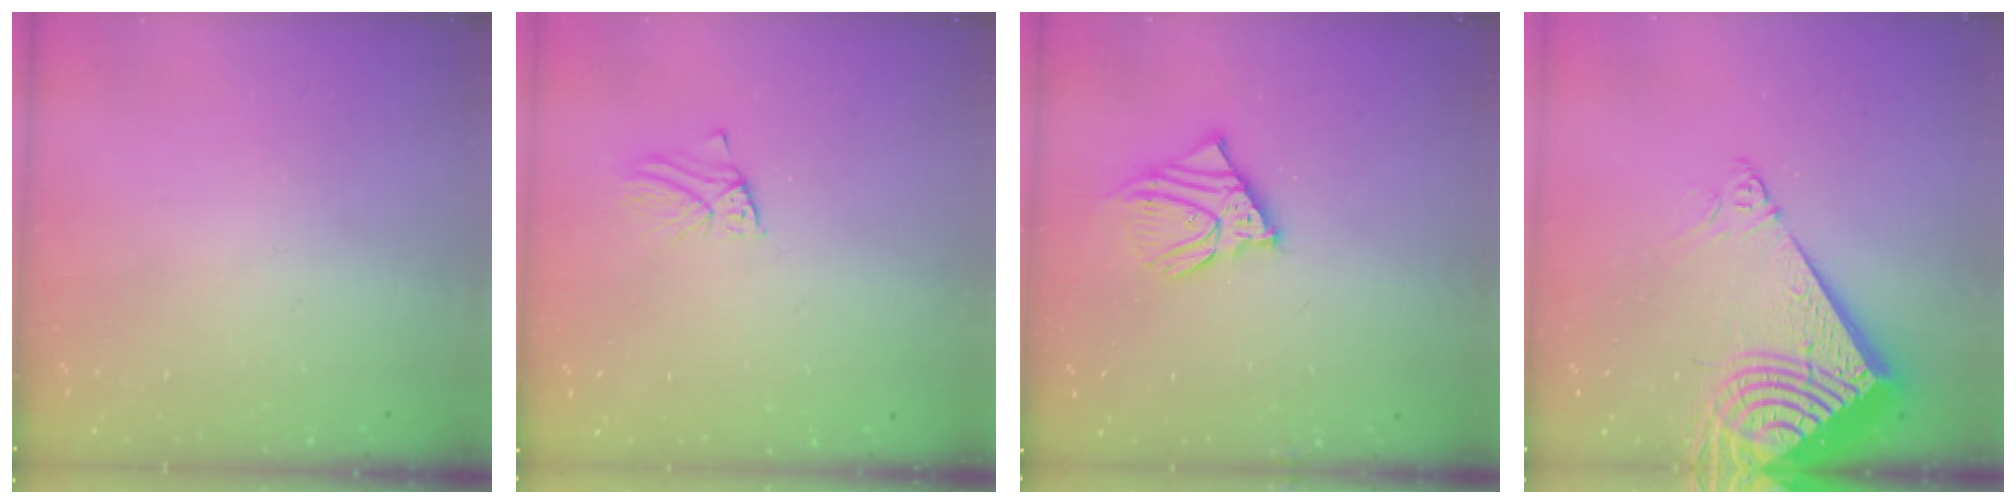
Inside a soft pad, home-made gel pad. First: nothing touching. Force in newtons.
{"total": 2.7, "press": 2.7, "slide": 0.2}
{"total": 9.5, "press": 9.3, "slide": 1.5}
{"total": 19.1, "press": 18.9, "slide": 2.6}